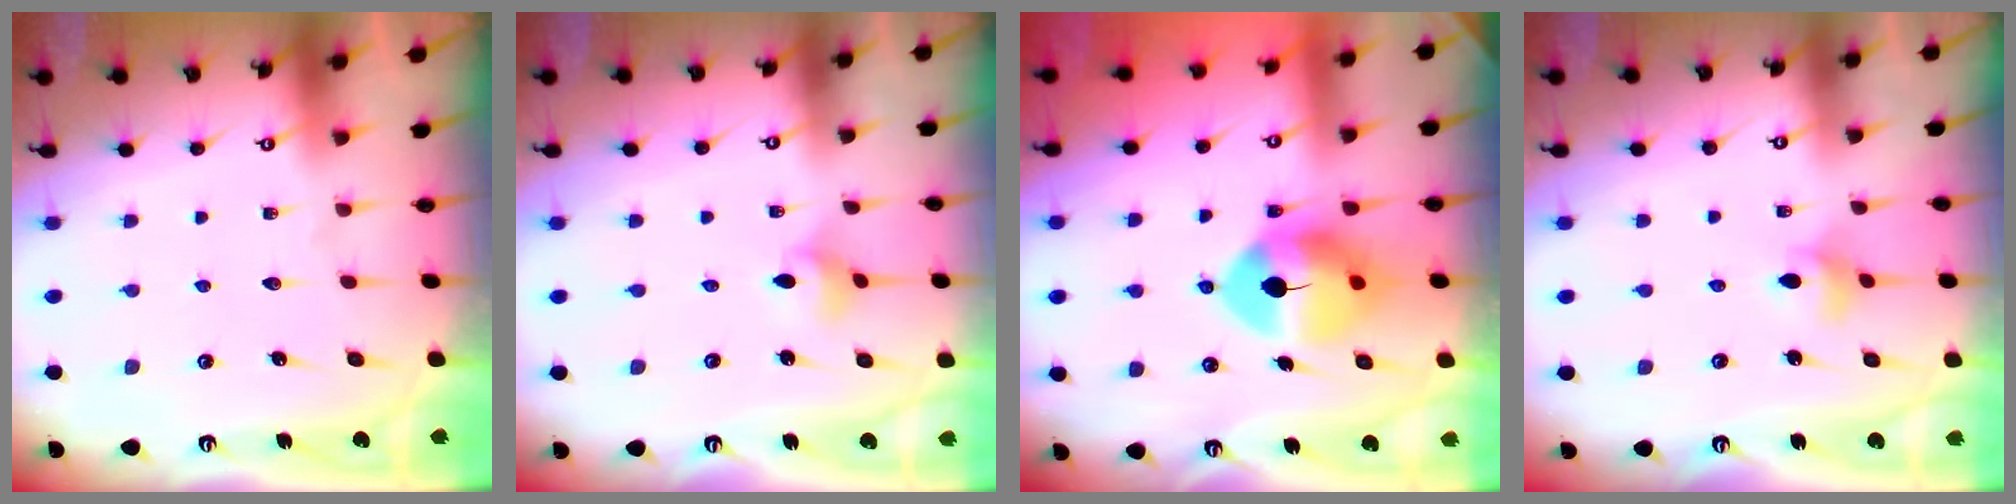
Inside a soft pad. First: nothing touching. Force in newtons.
{"total": 3.0, "press": 2.9, "slide": 0.6}
{"total": 9.3, "press": 9.3, "slide": 1.2}
{"total": 5.0, "press": 5.0, "slide": 0.5}